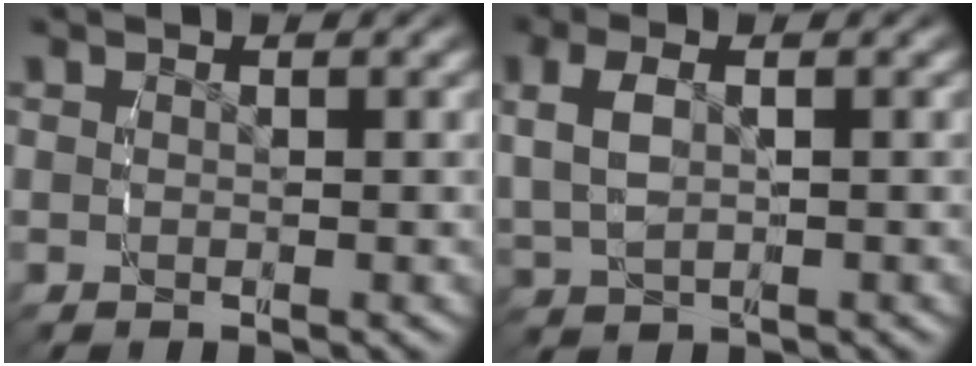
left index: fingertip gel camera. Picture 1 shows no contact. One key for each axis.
{"total": 3.8, "fx": 0.9, "fy": 2.3, "fz": 2.9, "tx": -0.066, "ty": 0.000, "tz": 0.025}